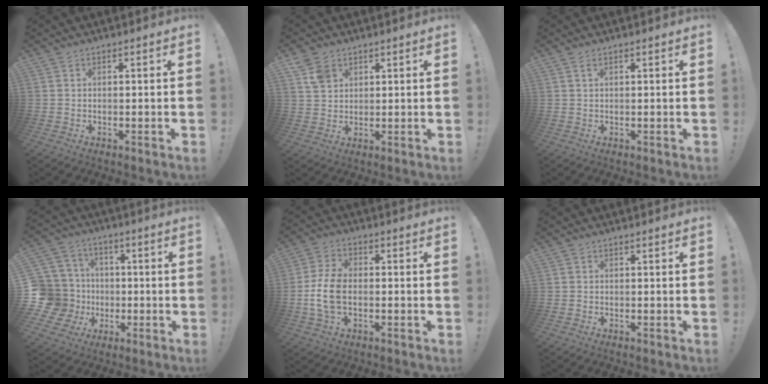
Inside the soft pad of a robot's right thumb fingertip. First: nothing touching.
{"total": 5.6, "force": [3.3, 3.8, 2.4], "torque": [-0.038, -0.010, 0.066]}
{"total": 1.3, "force": [0.5, 0.4, 1.1], "torque": [-0.032, 0.005, 0.010]}
{"total": 15.3, "force": [-1.4, 13.9, 6.3], "torque": [-0.135, 0.013, 0.000]}
{"total": 9.6, "force": [-1.3, 6.1, 7.3], "torque": [-0.146, 0.000, -0.019]}
{"total": 0.5, "force": [-0.2, 0.5, 0.0], "torque": [-0.007, 0.004, -0.001]}